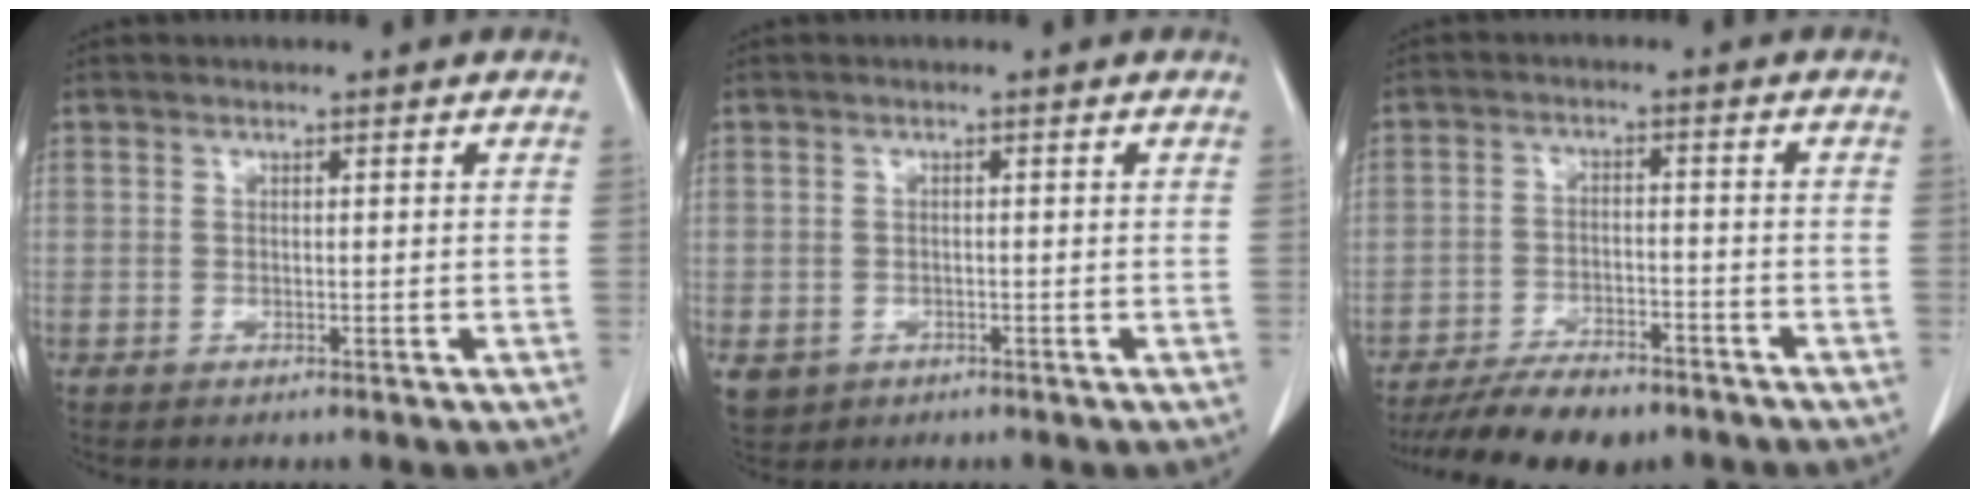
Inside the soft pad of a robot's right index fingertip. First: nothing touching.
{"total": 4.7, "force": [-2.0, 4.1, 1.1], "torque": [-0.023, 0.000, -0.025]}
{"total": 10.7, "force": [-8.8, 3.5, 4.9], "torque": [-0.074, -0.009, -0.138]}